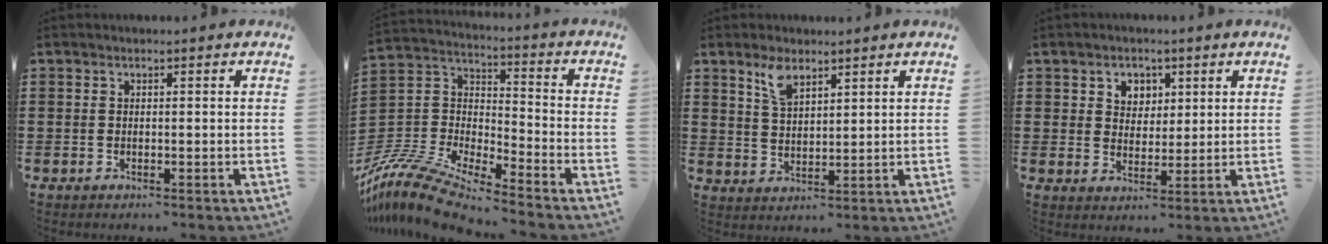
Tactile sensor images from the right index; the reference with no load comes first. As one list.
[{"total": 11.3, "force": [-10.4, 1.5, 4.0], "torque": [-0.108, 0.006, -0.218]}, {"total": 4.7, "force": [3.2, 1.8, 2.8], "torque": [-0.065, 0.004, 0.059]}, {"total": 3.6, "force": [1.7, 3.1, 0.7], "torque": [-0.029, 0.014, 0.030]}]